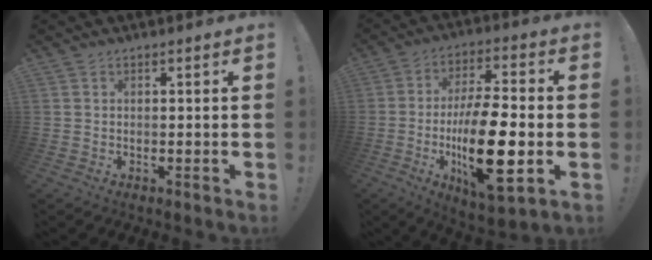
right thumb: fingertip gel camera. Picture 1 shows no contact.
{"total": 24.5, "force": [-5.3, 8.3, 22.4], "torque": [-0.433, 0.019, -0.088]}